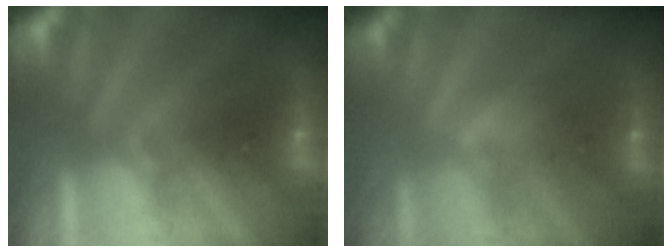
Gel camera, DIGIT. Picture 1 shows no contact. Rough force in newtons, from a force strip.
{"total": 3.0}